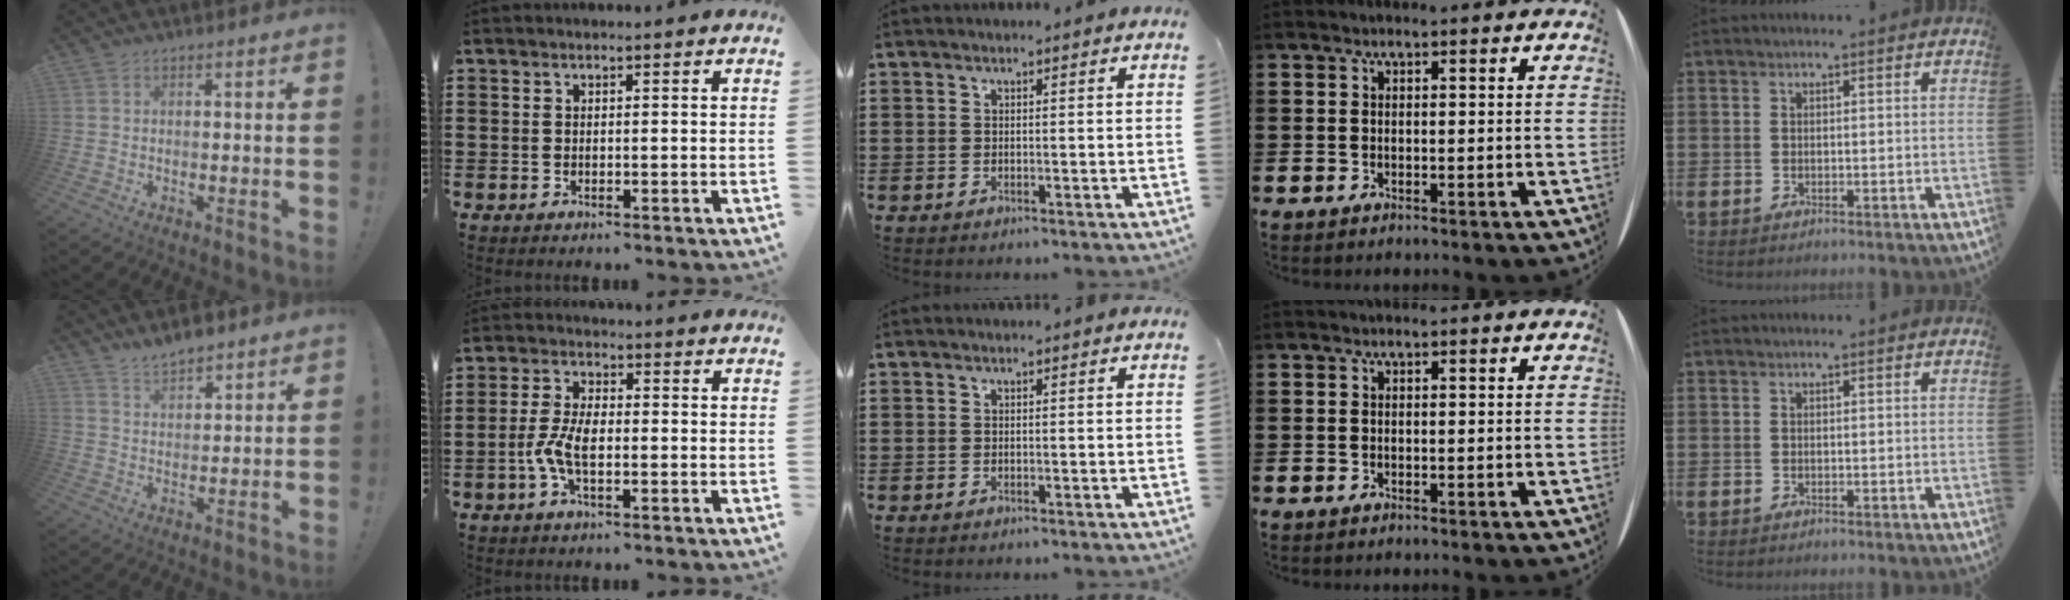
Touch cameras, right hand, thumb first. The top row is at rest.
{"thumb": {"total": 5.7, "force": [5.2, 1.9, 1.5], "torque": [-0.021, -0.035, 0.095]}, "index": {"total": 5.5, "force": [-1.3, 2.4, 4.7], "torque": [-0.117, -0.005, -0.033]}}